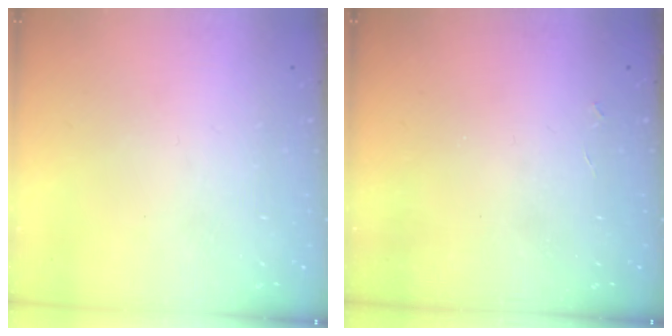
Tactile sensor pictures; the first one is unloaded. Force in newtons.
{"total": 2.0, "press": 2.0, "slide": 0.4}